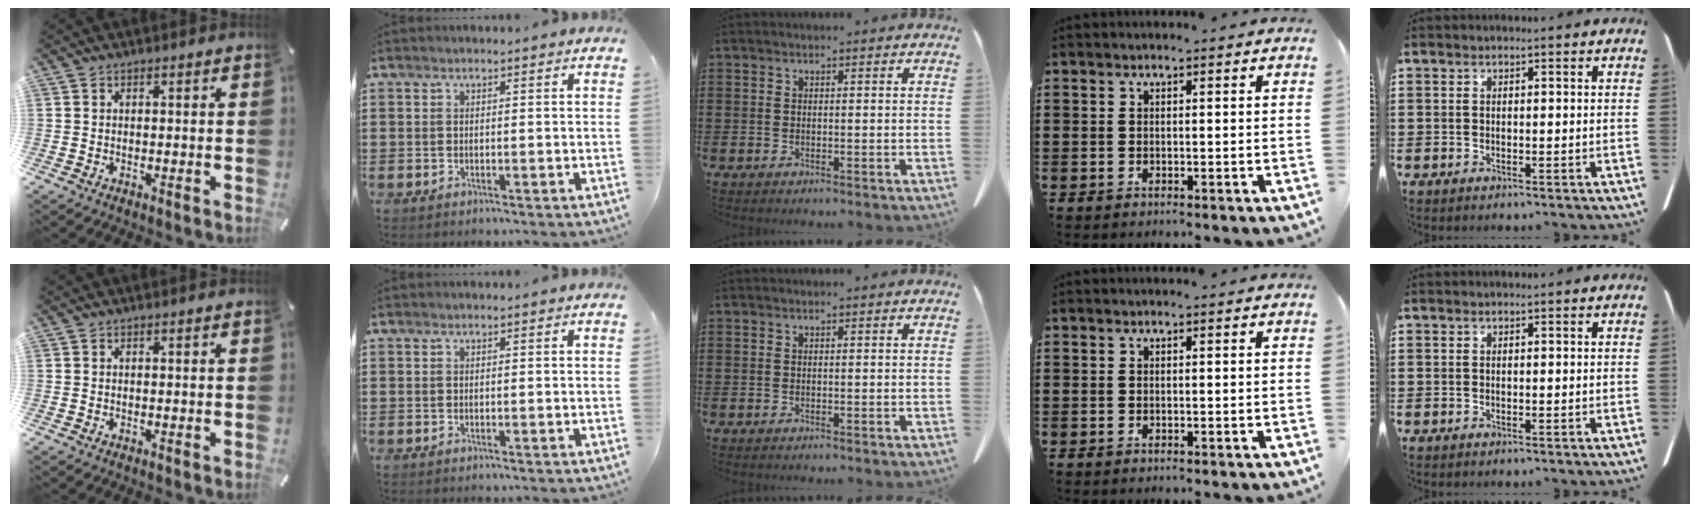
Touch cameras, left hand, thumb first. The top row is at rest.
{}